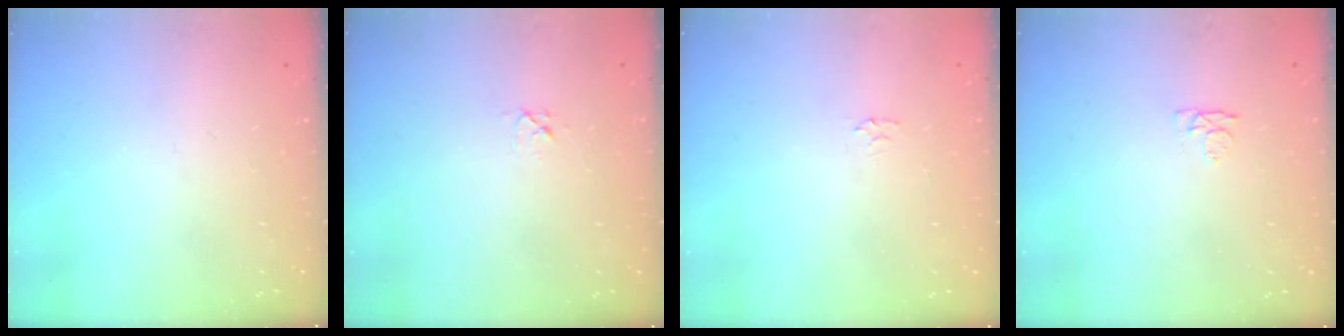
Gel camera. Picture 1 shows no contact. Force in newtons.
{"total": 3.4, "press": 3.4, "slide": 0.4}
{"total": 2.3, "press": 2.3, "slide": 0.4}
{"total": 3.2, "press": 3.1, "slide": 0.5}